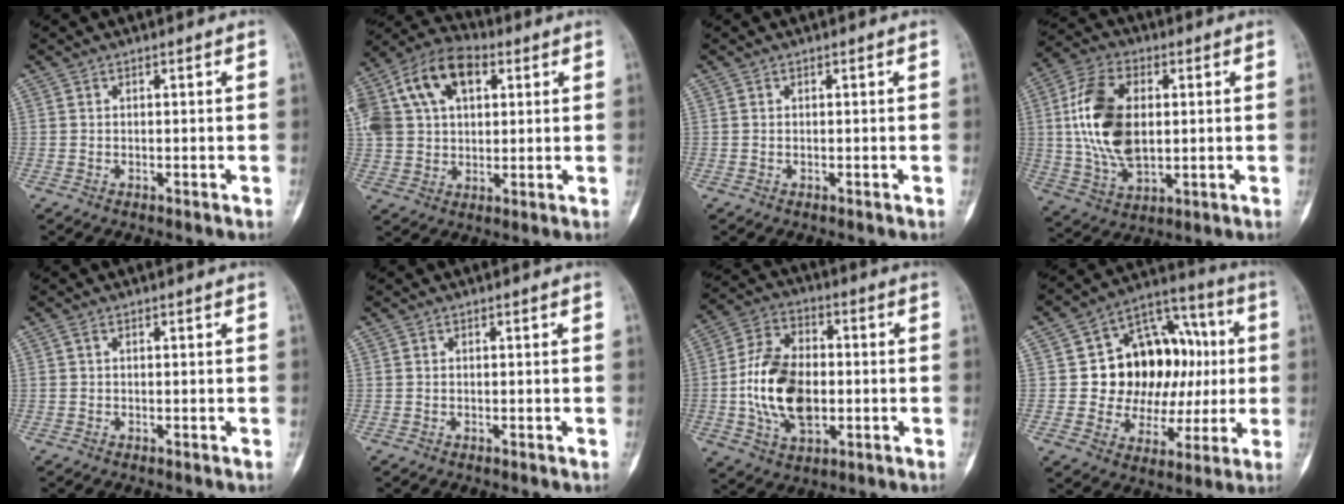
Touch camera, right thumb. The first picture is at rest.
{"total": 20.3, "force": [6.7, 13.4, 13.8], "torque": [-0.278, 0.035, 0.115]}
{"total": 0.0}
{"total": 16.2, "force": [1.8, 9.5, 13.0], "torque": [-0.244, -0.002, 0.036]}
{"total": 0.8, "force": [0.2, 0.5, 0.6], "torque": [-0.016, 0.003, 0.005]}
{"total": 0.0}
{"total": 15.8, "force": [-1.6, 9.9, 12.1], "torque": [-0.213, 0.015, -0.026]}
{"total": 20.7, "force": [1.9, 15.3, 13.8], "torque": [-0.132, 0.034, 0.040]}